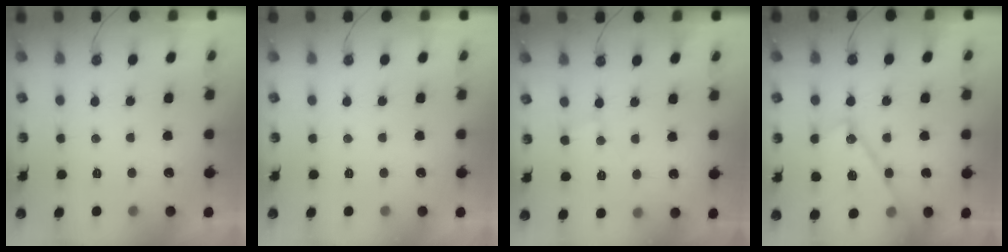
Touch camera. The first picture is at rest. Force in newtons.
{"total": 0.0}
{"total": 5.2, "press": 5.2, "slide": 0.7}
{"total": 15.5, "press": 15.5, "slide": 0.7}